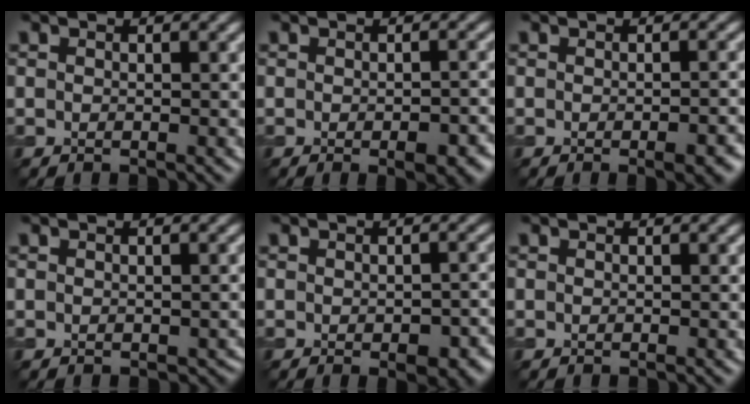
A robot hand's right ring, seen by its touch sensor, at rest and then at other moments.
{"total": 3.6, "force": [-1.4, 1.3, 3.0], "torque": [-0.040, -0.007, -0.014]}
{"total": 2.9, "force": [-1.3, 0.7, 2.5], "torque": [-0.032, -0.005, -0.014]}
{"total": 0.7, "force": [-0.2, 0.6, 0.4], "torque": [-0.008, -0.007, 0.000]}
{"total": 4.0, "force": [-1.3, 1.9, 3.2], "torque": [-0.038, -0.010, -0.012]}
{"total": 0.0}